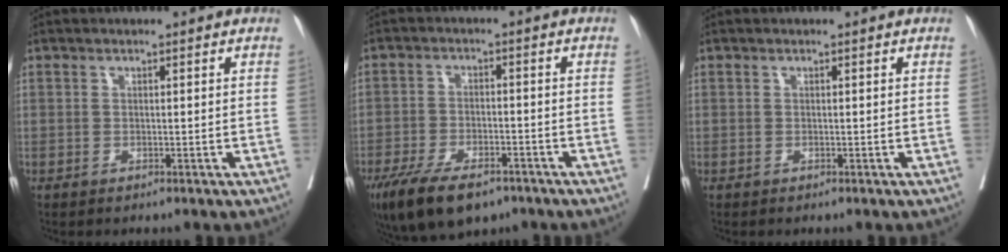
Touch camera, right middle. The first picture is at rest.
{"total": 11.8, "force": [-8.1, 4.7, 7.1], "torque": [-0.126, -0.013, -0.133]}
{"total": 0.0}